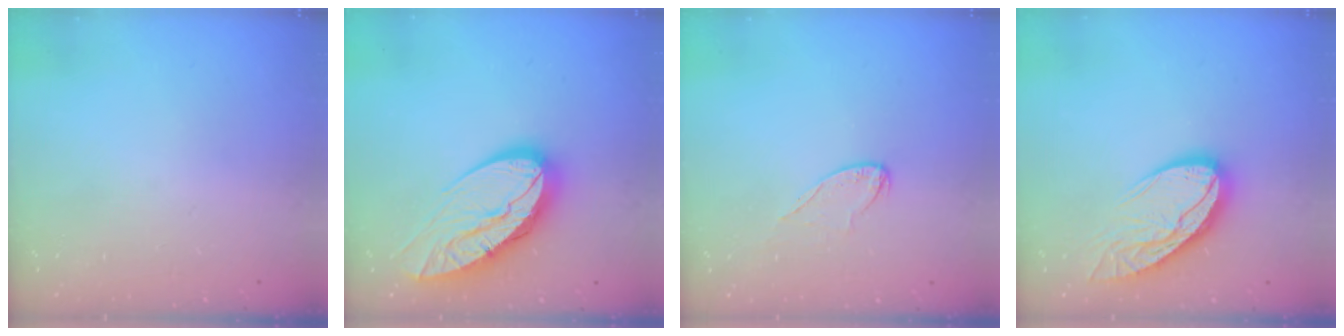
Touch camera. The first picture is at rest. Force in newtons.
{"total": 19.3, "press": 19.1, "slide": 2.1}
{"total": 5.9, "press": 5.9, "slide": 0.6}
{"total": 14.7, "press": 14.6, "slide": 1.5}